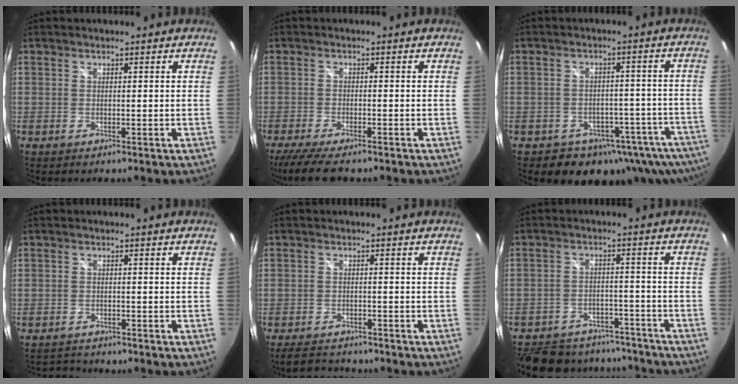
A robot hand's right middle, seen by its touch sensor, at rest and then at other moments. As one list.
[{"total": 8.0, "force": [-6.5, 1.5, 4.5], "torque": [-0.108, -0.035, -0.116]}, {"total": 13.4, "force": [-9.5, 8.3, 4.6], "torque": [-0.084, 0.013, -0.094]}, {"total": 2.7, "force": [-2.6, 0.9, -0.1], "torque": [-0.007, -0.001, -0.046]}, {"total": 5.5, "force": [-5.0, 1.8, 1.4], "torque": [-0.044, -0.004, -0.078]}, {"total": 21.5, "force": [-17.9, 9.3, 7.5], "torque": [-0.180, 0.021, -0.233]}]